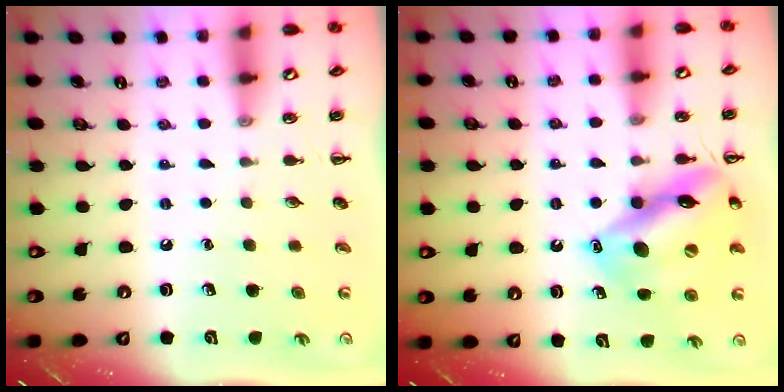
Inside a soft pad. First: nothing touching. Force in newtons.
{"total": 15.9, "press": 15.7, "slide": 2.4}